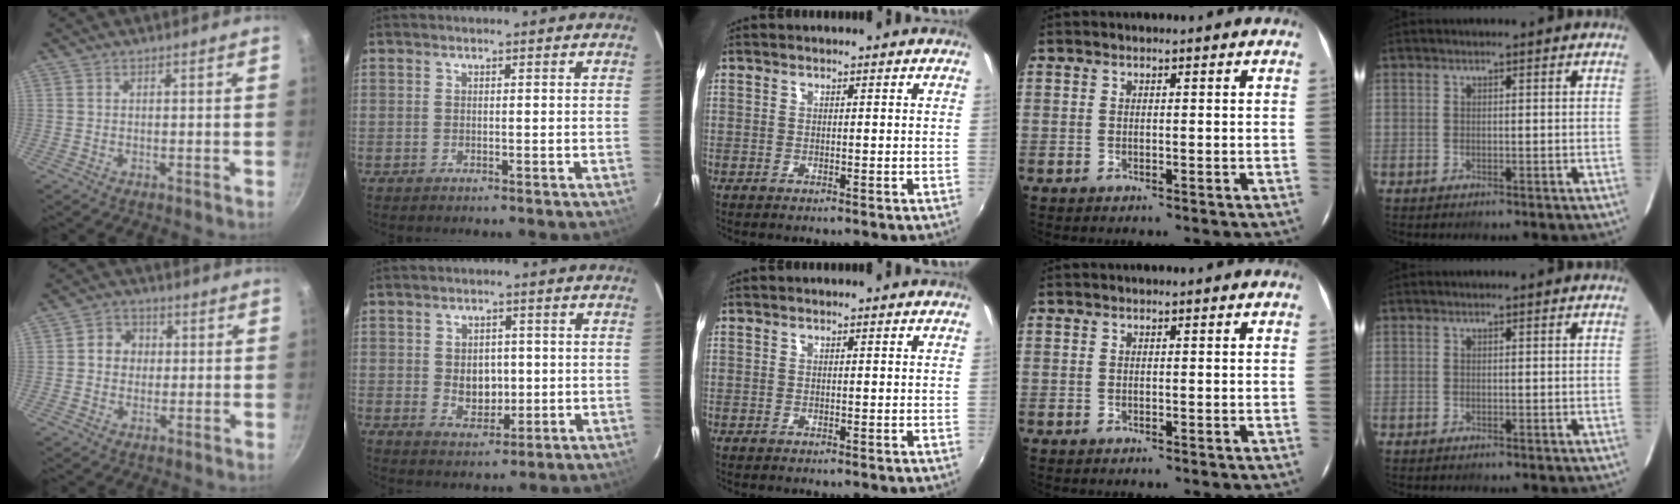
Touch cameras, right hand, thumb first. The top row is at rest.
{"thumb": {"total": 5.5, "force": [0.6, 4.9, 2.3], "torque": [-0.008, 0.005, 0.000]}, "index": {"total": 5.8, "force": [-0.1, 4.5, 3.7], "torque": [-0.062, -0.001, 0.010]}}